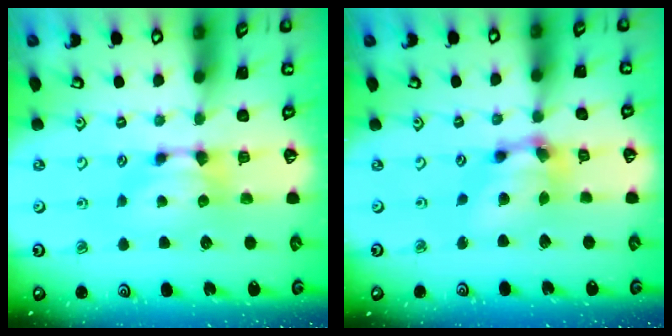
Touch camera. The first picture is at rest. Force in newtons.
{"total": 6.4, "press": 6.0, "slide": 2.3}